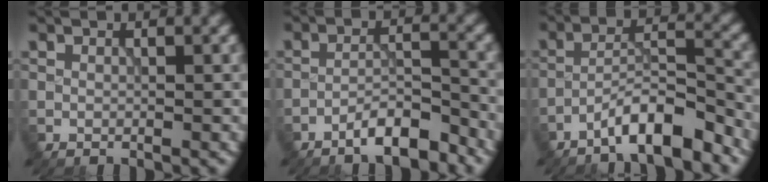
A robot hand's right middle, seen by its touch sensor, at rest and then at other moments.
{"total": 4.7, "force": [-3.7, 1.0, 2.8], "torque": [-0.044, 0.009, -0.066]}
{"total": 6.2, "force": [-4.6, 1.1, 4.0], "torque": [-0.062, 0.011, -0.081]}